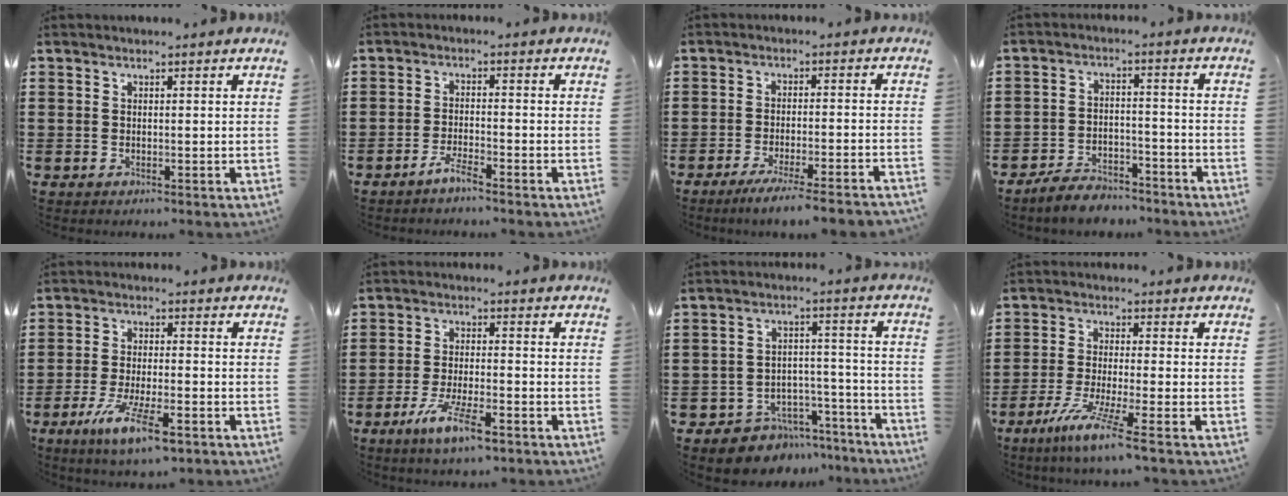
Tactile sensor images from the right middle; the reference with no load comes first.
{"total": 2.7, "force": [-2.2, 0.0, 1.6], "torque": [-0.036, 0.000, -0.043]}
{"total": 4.4, "force": [-3.8, -0.5, 2.1], "torque": [-0.039, -0.013, -0.072]}
{"total": 4.9, "force": [-4.8, 1.0, 0.7], "torque": [-0.022, 0.007, -0.097]}
{"total": 8.1, "force": [-4.4, 1.8, 6.5], "torque": [-0.134, -0.010, -0.079]}
{"total": 7.1, "force": [-4.1, 1.4, 5.5], "torque": [-0.120, -0.011, -0.076]}
{"total": 6.1, "force": [-5.7, 2.2, 0.3], "torque": [-0.008, 0.027, -0.112]}
{"total": 6.5, "force": [-4.5, -0.5, 4.6], "torque": [-0.102, -0.021, -0.085]}